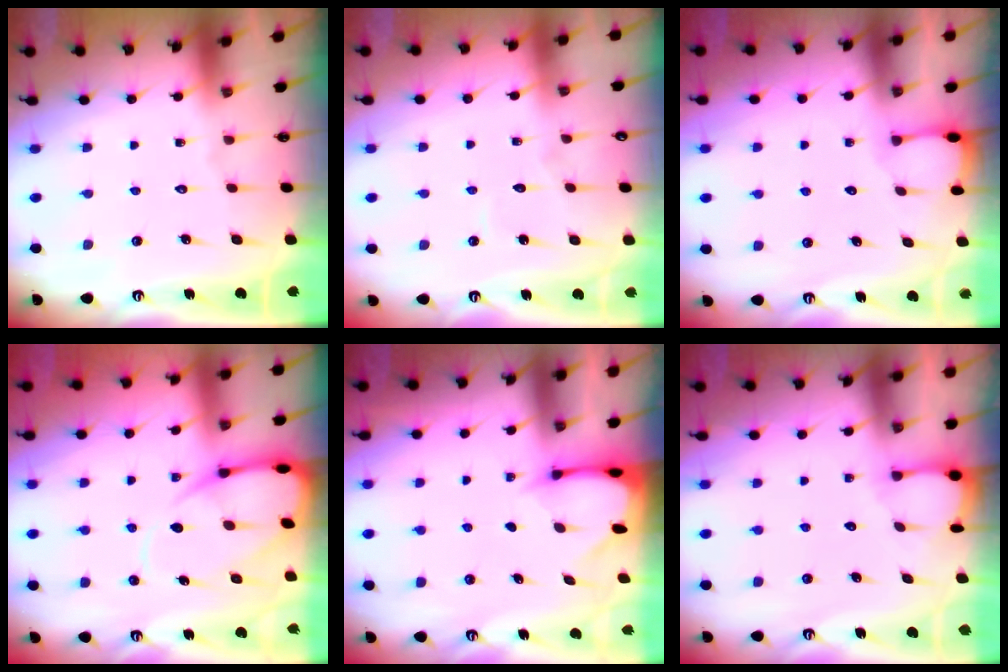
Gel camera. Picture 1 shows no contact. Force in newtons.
{"total": 2.5, "press": 2.5, "slide": 0.1}
{"total": 1.0, "press": 0.9, "slide": 0.1}
{"total": 9.8, "press": 9.8, "slide": 0.9}
{"total": 2.5, "press": 2.5, "slide": 0.3}
{"total": 2.0, "press": 2.0, "slide": 0.3}